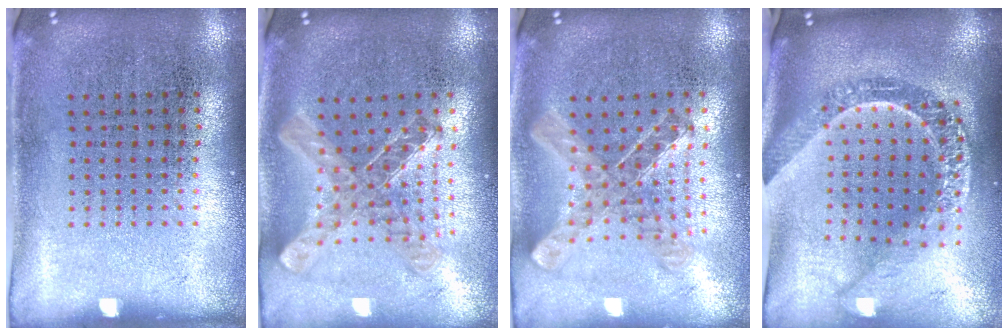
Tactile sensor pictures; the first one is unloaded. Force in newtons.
{"total": 1.1, "press": 1.0, "slide": 0.2}
{"total": 1.0, "press": 1.0, "slide": 0.1}
{"total": 2.9, "press": 2.3, "slide": 1.8}